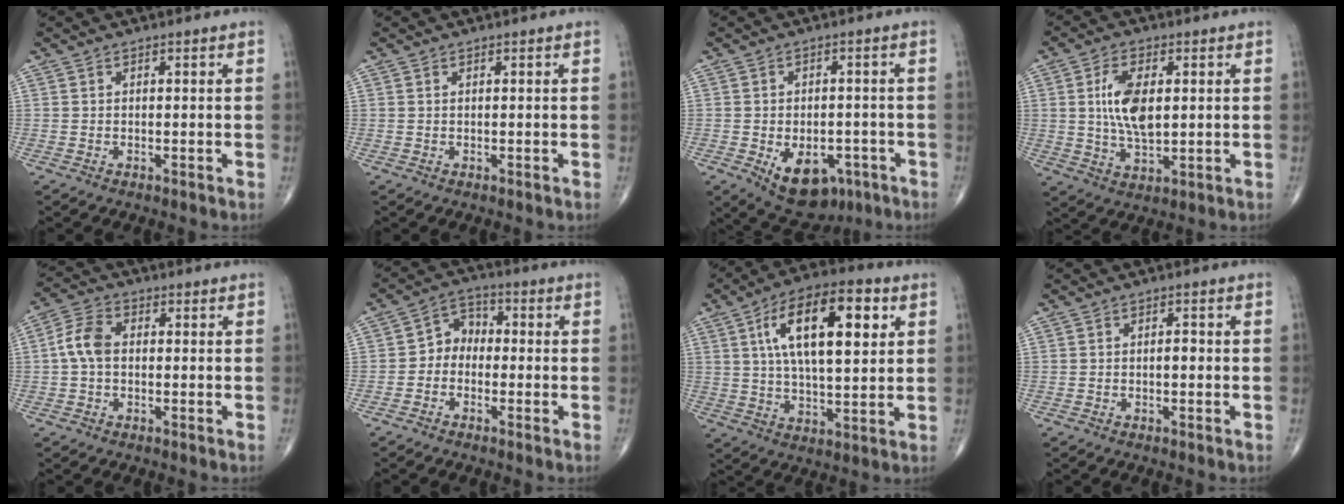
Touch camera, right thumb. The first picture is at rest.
{"total": 0.0}
{"total": 11.3, "force": [-4.8, 7.0, 7.4], "torque": [-0.089, 0.014, -0.058]}
{"total": 9.6, "force": [1.6, 4.8, 8.2], "torque": [-0.153, -0.007, 0.032]}
{"total": 6.0, "force": [0.0, 4.0, 4.5], "torque": [-0.093, 0.018, -0.009]}
{"total": 5.5, "force": [-1.2, 4.4, 3.1], "torque": [-0.026, 0.027, -0.039]}
{"total": 18.6, "force": [5.8, 7.7, 15.9], "torque": [-0.251, 0.000, 0.091]}
{"total": 1.5, "force": [-0.2, 0.7, 1.2], "torque": [-0.014, 0.003, -0.007]}